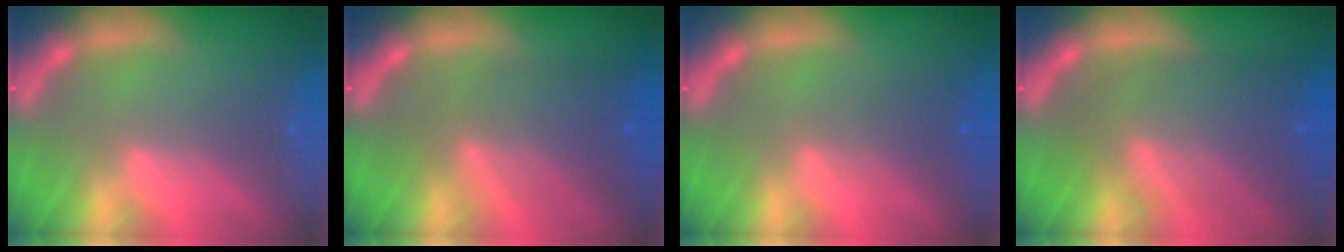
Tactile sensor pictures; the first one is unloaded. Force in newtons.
{"total": 6.5}
{"total": 2.5}
{"total": 8.5}